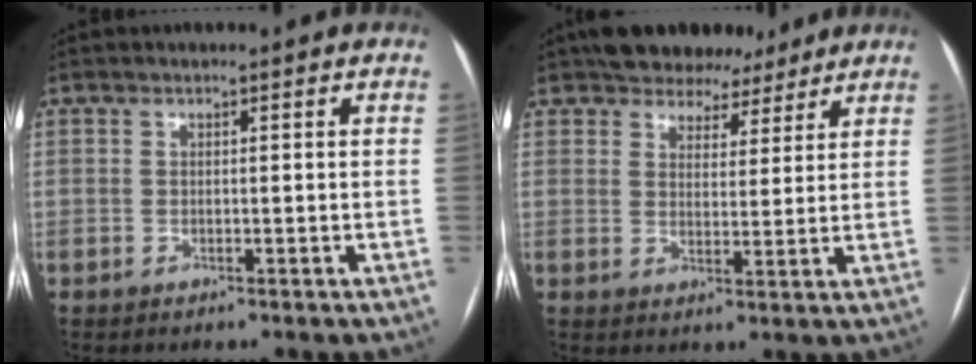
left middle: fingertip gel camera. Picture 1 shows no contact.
{"total": 8.1, "force": [6.7, 4.1, 1.9], "torque": [-0.011, 0.013, 0.091]}